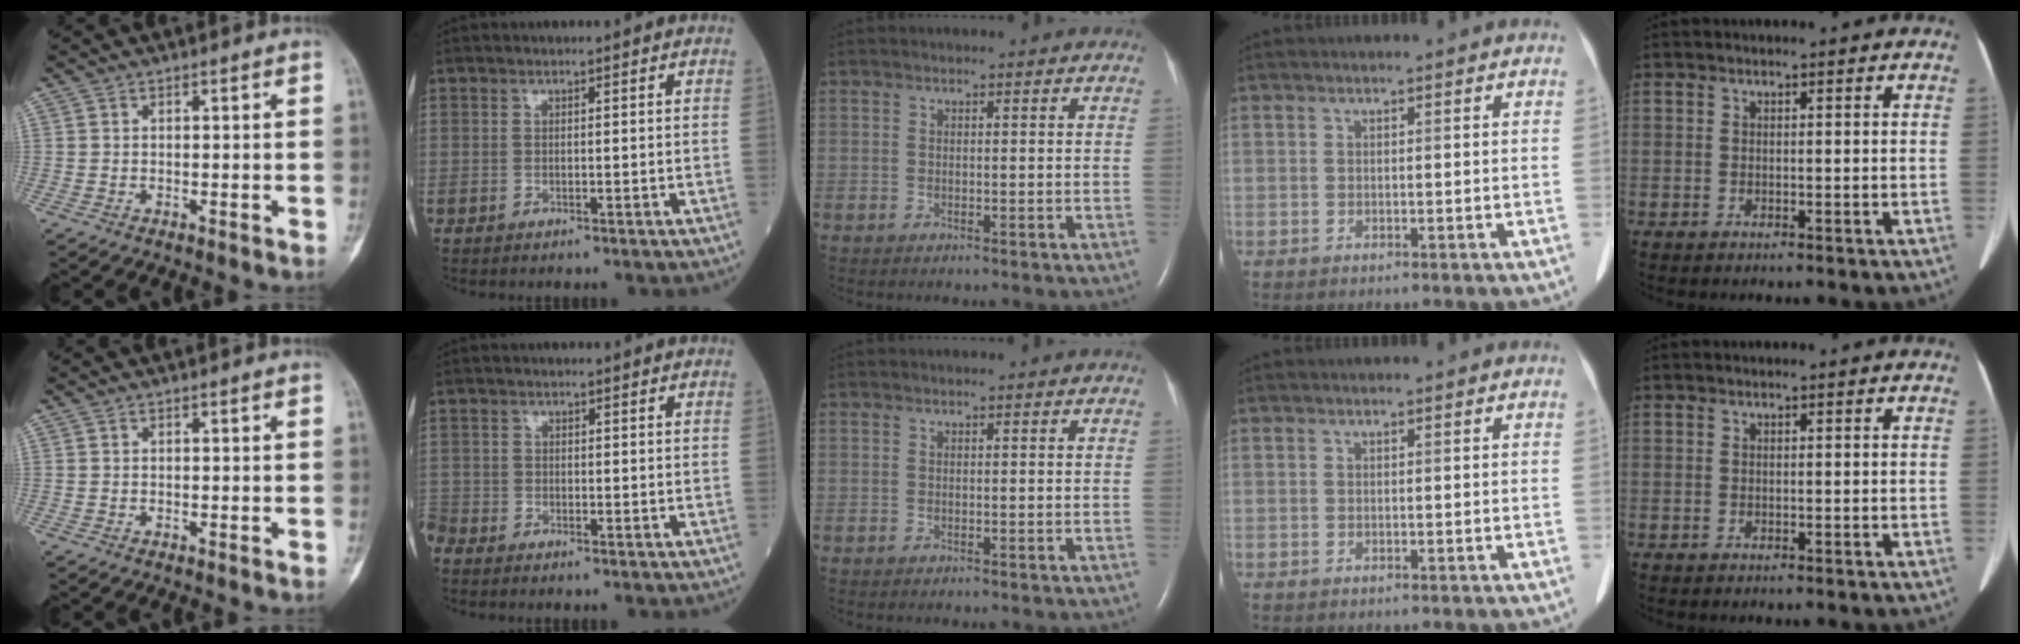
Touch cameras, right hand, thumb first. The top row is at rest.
{"index": {"total": 2.5, "force": [-2.2, 1.1, 0.2], "torque": [-0.008, -0.003, -0.044]}}